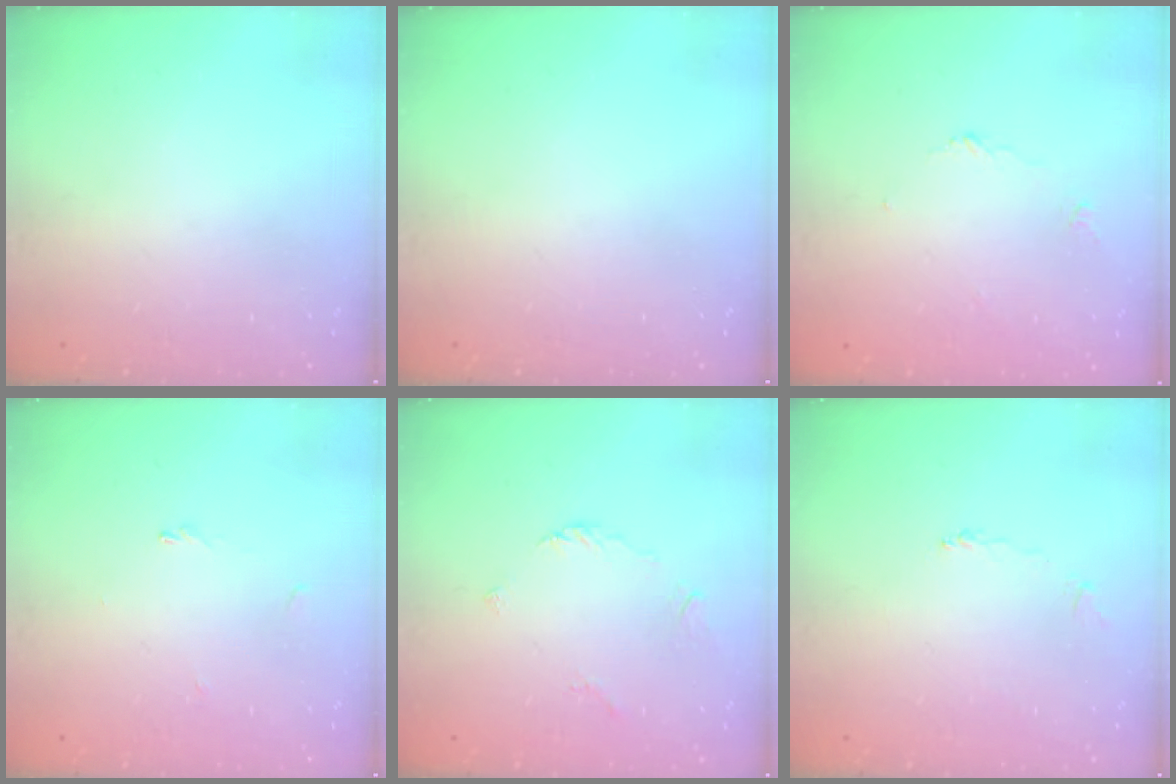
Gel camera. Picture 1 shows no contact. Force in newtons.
{"total": 0.0}
{"total": 3.5, "press": 3.4, "slide": 0.4}
{"total": 0.7, "press": 0.6, "slide": 0.4}
{"total": 2.6, "press": 2.6, "slide": 0.6}
{"total": 1.9, "press": 1.9, "slide": 0.4}